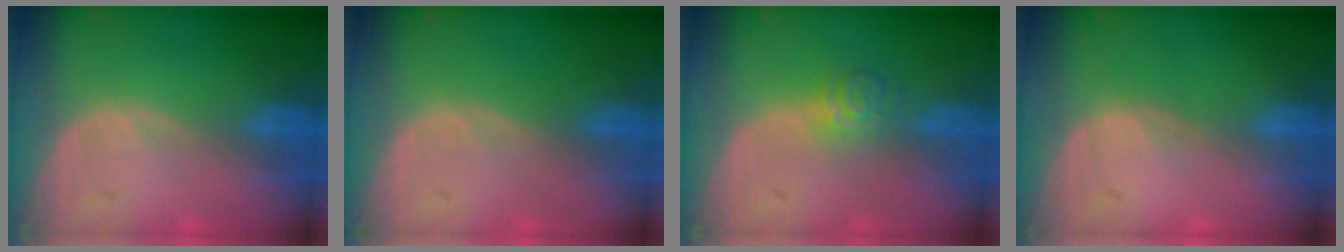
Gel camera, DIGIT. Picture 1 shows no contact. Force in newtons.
{"total": 0.0}
{"total": 3.6, "press": 3.4, "slide": 1.2}
{"total": 0.0}